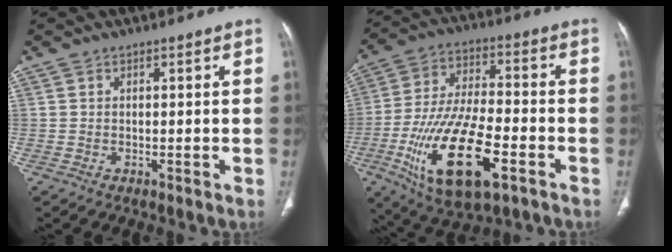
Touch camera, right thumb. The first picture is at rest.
{"total": 20.7, "force": [-8.0, 8.4, 17.2], "torque": [-0.330, 0.019, -0.131]}